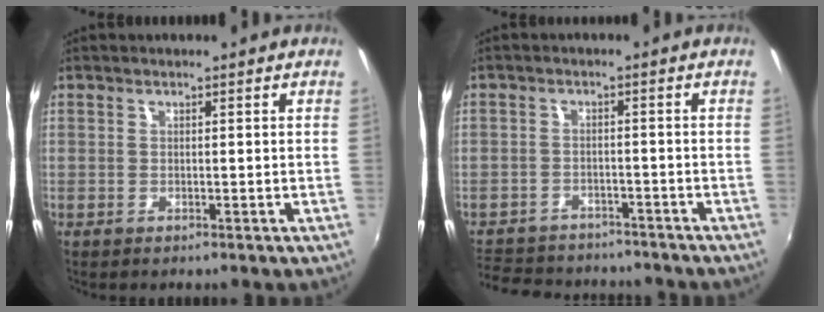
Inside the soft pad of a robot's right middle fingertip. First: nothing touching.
{"total": 12.3, "force": [-10.0, 6.1, 3.6], "torque": [-0.103, 0.025, -0.145]}